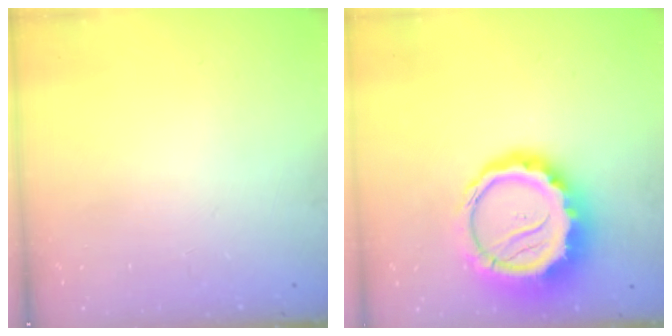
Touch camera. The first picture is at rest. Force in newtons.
{"total": 15.0, "press": 14.6, "slide": 3.3}